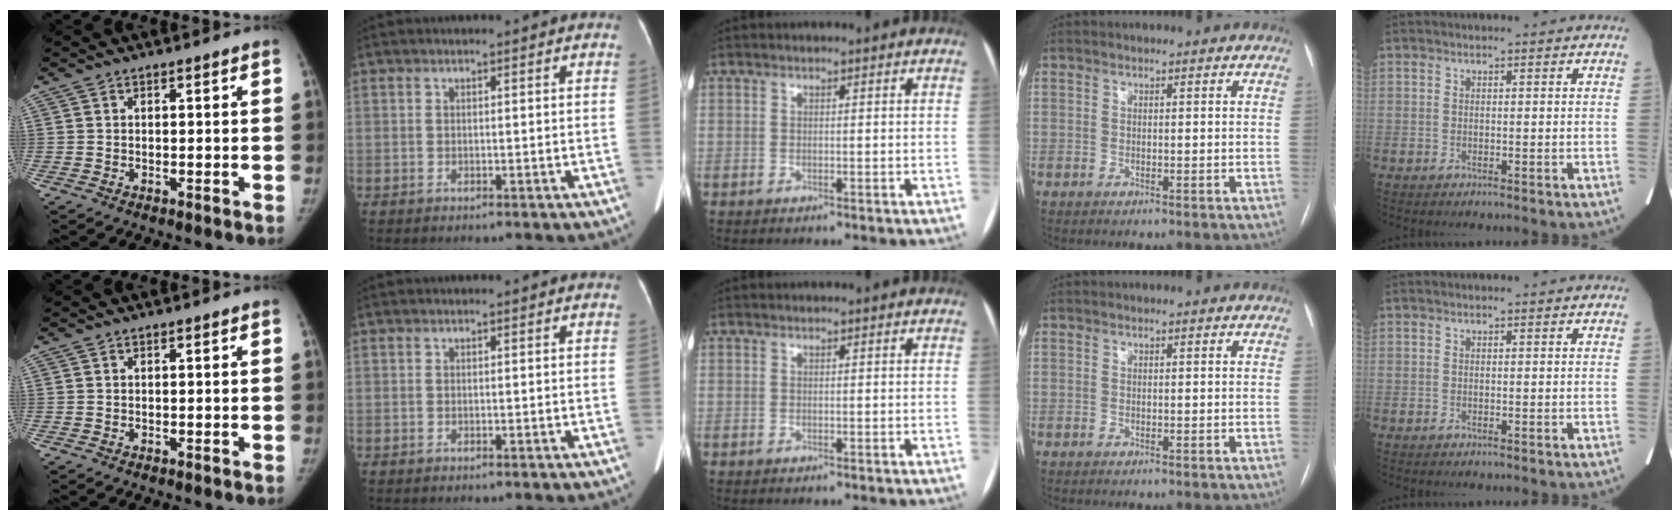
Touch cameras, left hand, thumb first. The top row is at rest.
{}